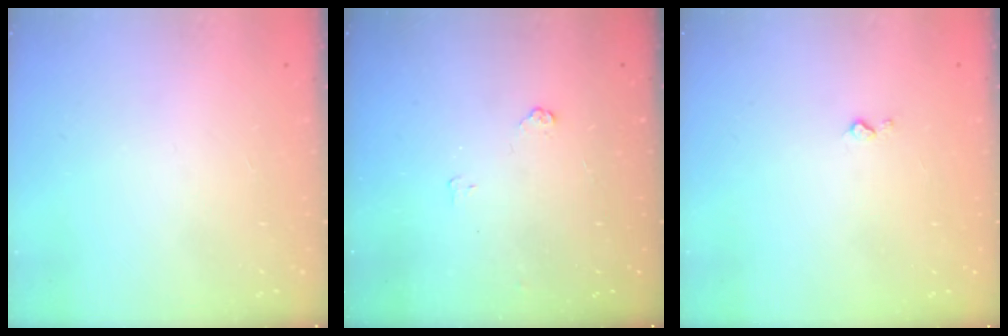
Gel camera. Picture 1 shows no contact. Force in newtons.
{"total": 3.6, "press": 3.6, "slide": 0.4}
{"total": 2.8, "press": 2.7, "slide": 0.4}